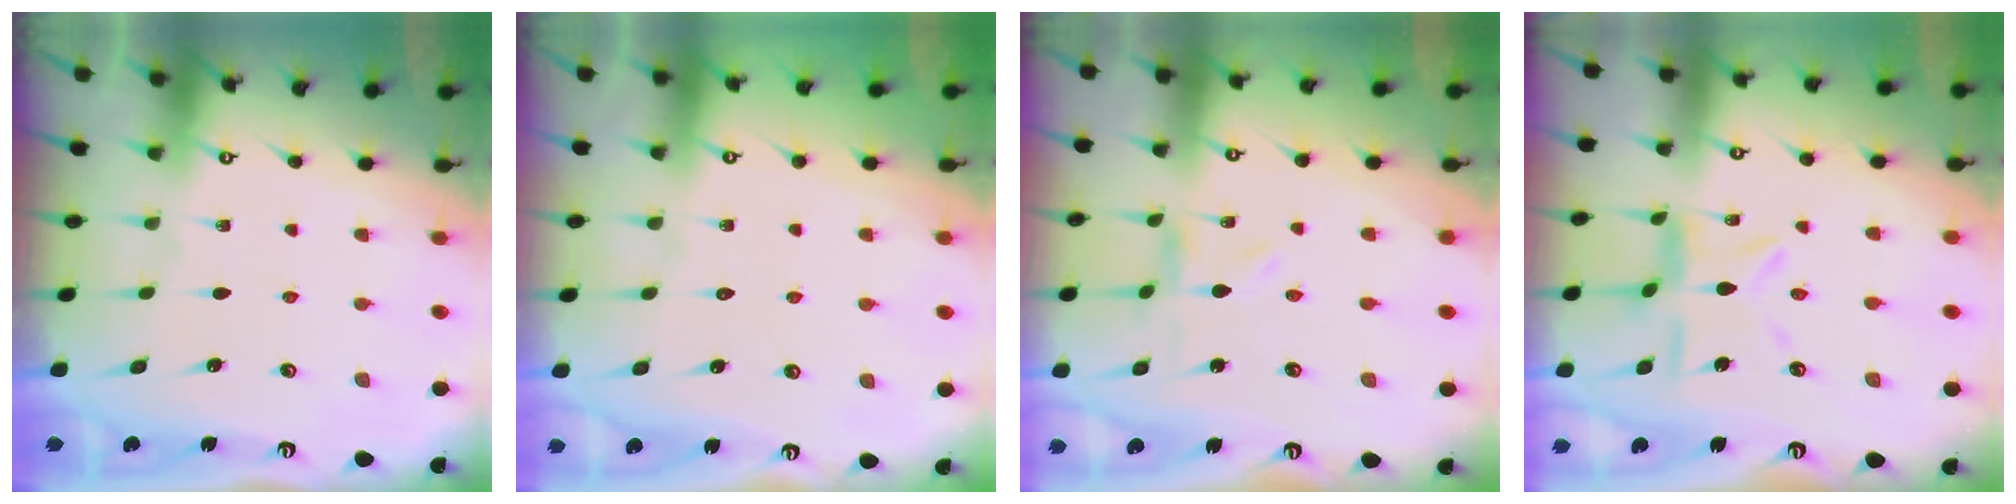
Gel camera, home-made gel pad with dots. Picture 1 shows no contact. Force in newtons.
{"total": 1.5, "press": 1.5, "slide": 0.1}
{"total": 0.0}
{"total": 8.9, "press": 8.8, "slide": 0.8}